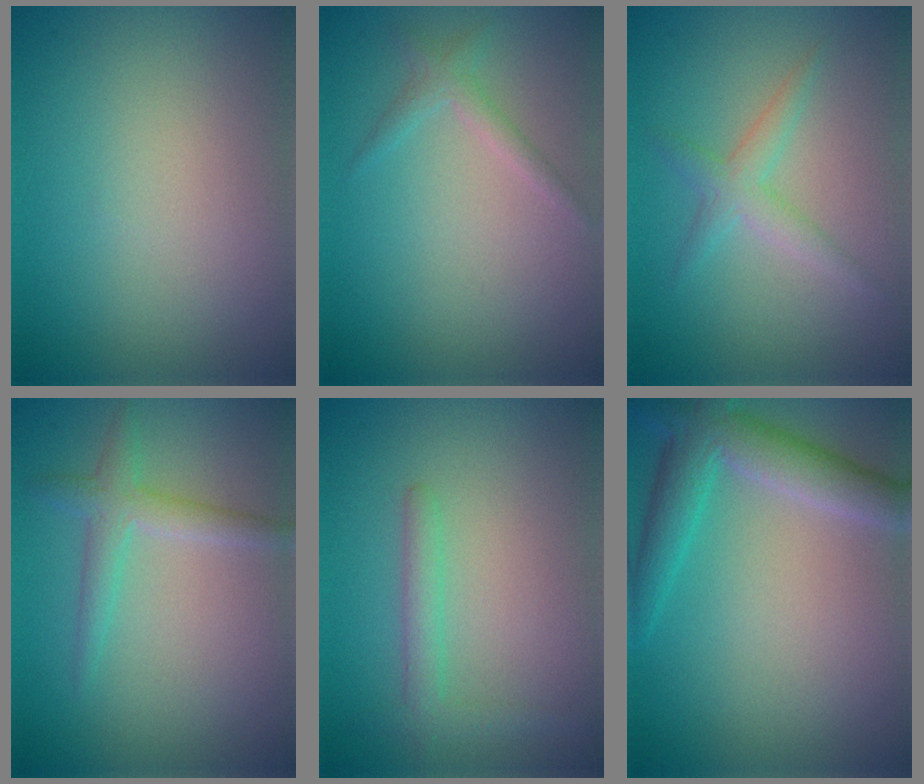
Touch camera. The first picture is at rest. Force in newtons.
{"total": 1.4, "press": 1.4, "slide": 0.1}
{"total": 2.1, "press": 2.1, "slide": 0.0}
{"total": 1.8, "press": 1.8, "slide": 0.1}
{"total": 2.0, "press": 2.0, "slide": 0.2}
{"total": 5.1, "press": 5.1, "slide": 0.2}